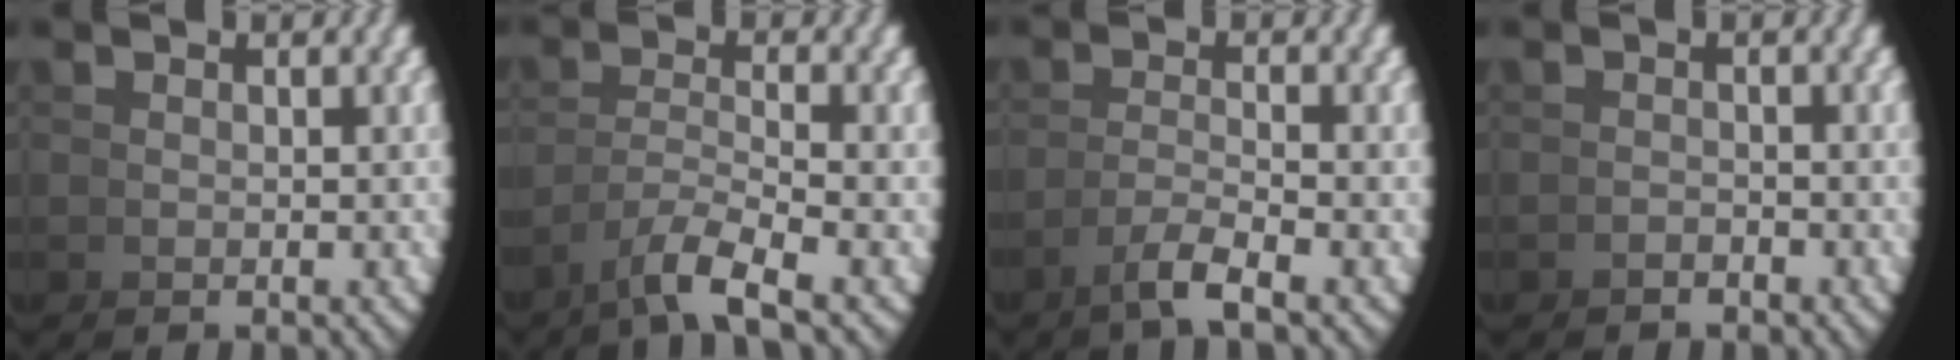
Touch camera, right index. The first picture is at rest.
{"total": 3.7, "force": [-1.8, 0.9, 3.1], "torque": [-0.059, -0.015, -0.022]}
{"total": 2.5, "force": [-1.4, -0.7, 2.0], "torque": [-0.032, -0.001, -0.022]}
{"total": 1.8, "force": [-1.3, -1.0, -0.7], "torque": [0.020, -0.001, -0.024]}